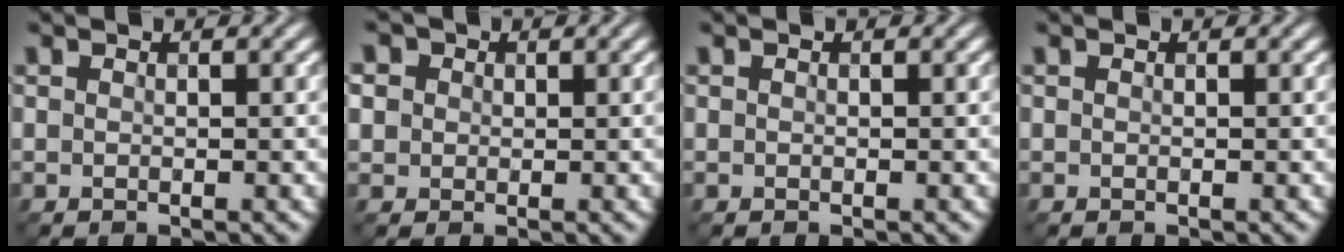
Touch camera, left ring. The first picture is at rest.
{"total": 4.5, "force": [1.7, 3.7, 1.9], "torque": [-0.047, 0.022, 0.015]}
{"total": 0.0}
{"total": 0.0}